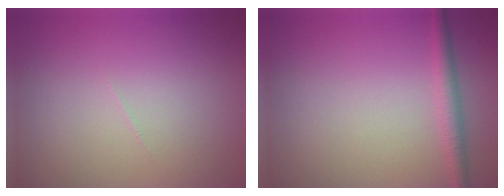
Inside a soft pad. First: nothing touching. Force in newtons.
{"total": 2.1, "press": 2.1, "slide": 0.0}